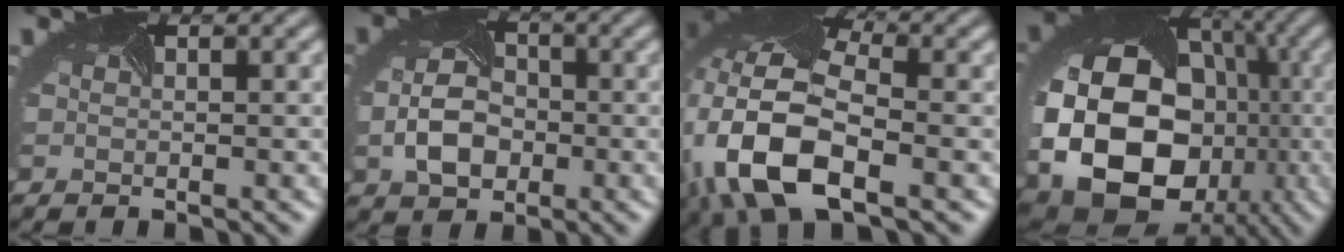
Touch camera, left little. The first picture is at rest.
{"total": 4.7, "force": [-1.0, 3.3, 3.3], "torque": [-0.076, -0.009, -0.015]}
{"total": 13.2, "force": [-3.7, 6.5, 10.9], "torque": [-0.246, -0.009, -0.070]}
{"total": 18.5, "force": [-3.2, 14.2, 11.5], "torque": [-0.234, -0.048, -0.035]}